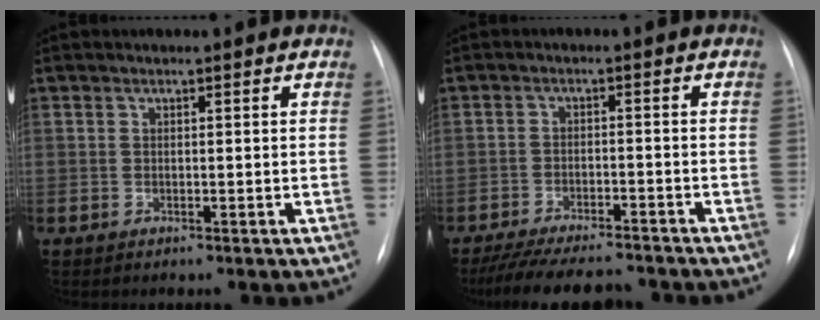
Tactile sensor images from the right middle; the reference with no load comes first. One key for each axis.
{"total": 13.3, "fx": -11.9, "fy": 2.7, "fz": 5.3, "tx": -0.098, "ty": -0.007, "tz": -0.169}